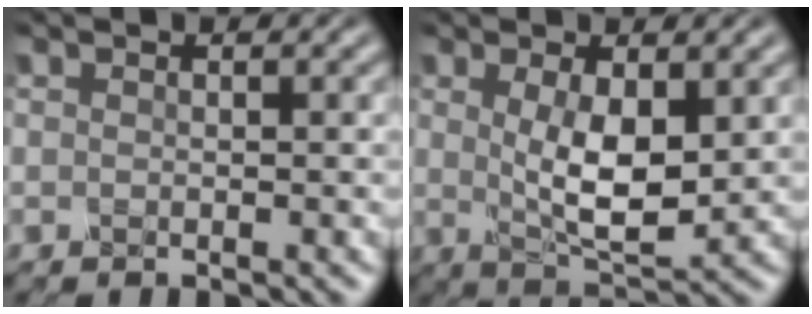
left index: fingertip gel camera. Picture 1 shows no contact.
{"total": 5.3, "force": [0.7, 2.1, 4.9], "torque": [-0.093, -0.008, 0.020]}